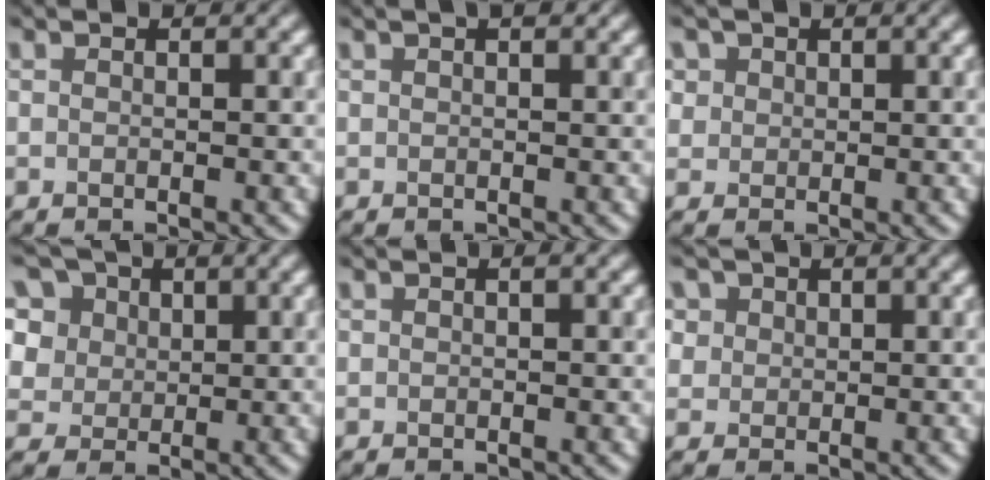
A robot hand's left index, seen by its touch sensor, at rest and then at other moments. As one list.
[{"total": 1.3, "force": [1.0, 0.3, 0.8], "torque": [-0.013, 0.000, 0.010]}, {"total": 2.4, "force": [1.2, 1.9, 0.7], "torque": [-0.025, 0.002, 0.030]}, {"total": 12.3, "force": [6.8, 8.6, 5.6], "torque": [-0.141, 0.035, 0.098]}, {"total": 0.0}, {"total": 3.6, "force": [1.9, 2.8, 1.3], "torque": [-0.041, 0.007, 0.035]}]